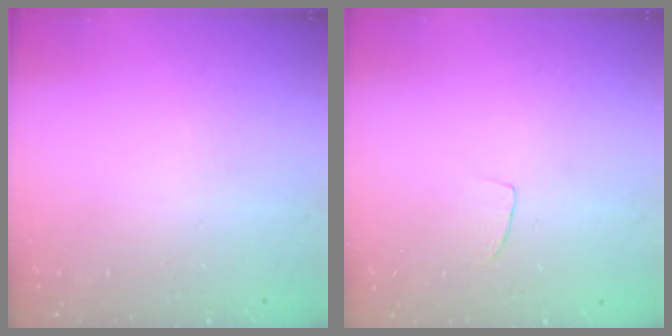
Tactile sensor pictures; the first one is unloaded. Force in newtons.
{"total": 3.2, "press": 3.2, "slide": 0.2}